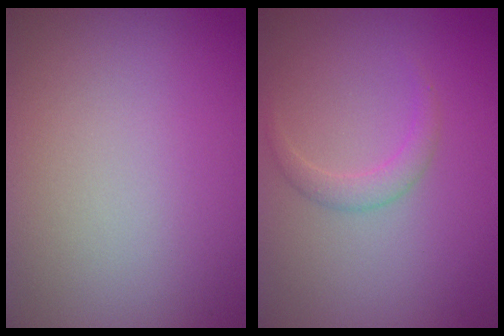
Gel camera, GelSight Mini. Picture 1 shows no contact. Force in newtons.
{"total": 1.4, "press": 1.4, "slide": 0.0}